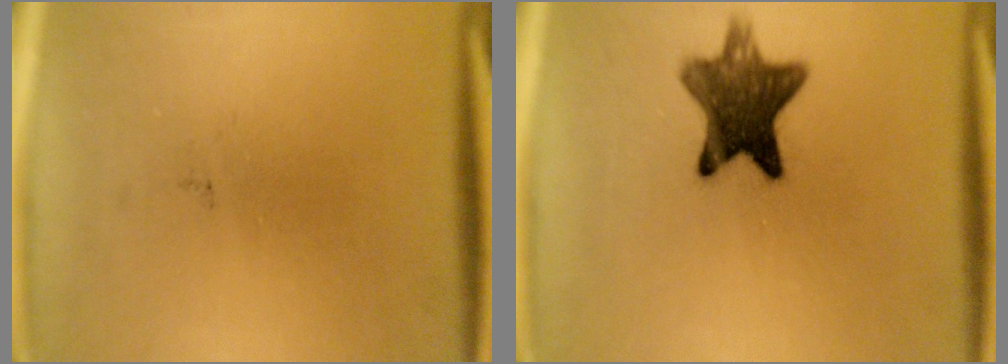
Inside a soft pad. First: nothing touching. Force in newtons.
{"total": 10.6}